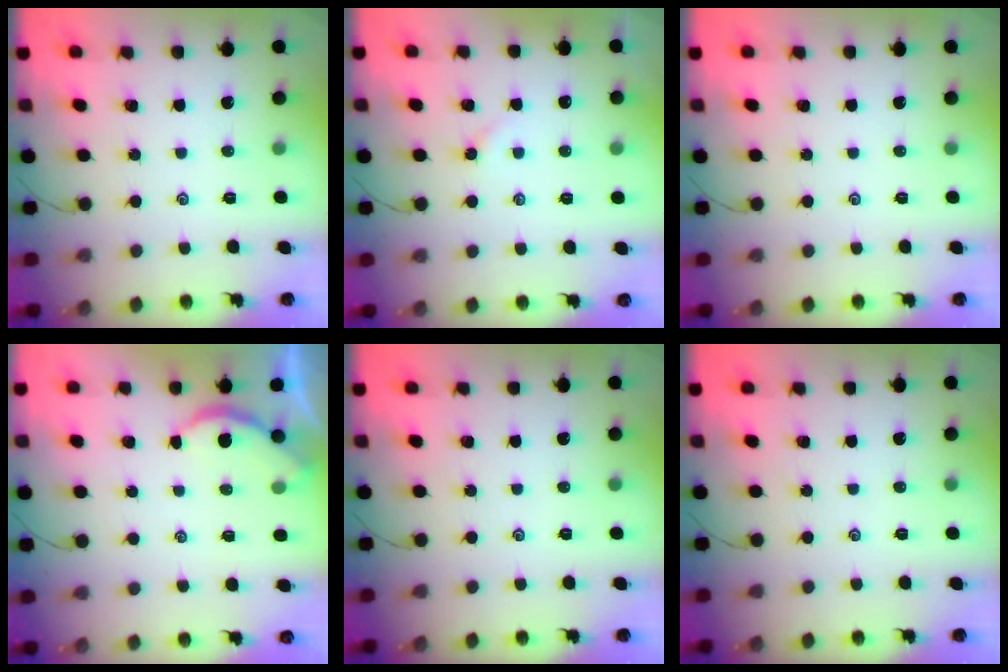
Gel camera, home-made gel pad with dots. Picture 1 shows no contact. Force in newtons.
{"total": 2.1, "press": 2.1, "slide": 0.4}
{"total": 0.0}
{"total": 1.9, "press": 1.9, "slide": 0.4}
{"total": 0.0}
{"total": 0.0}